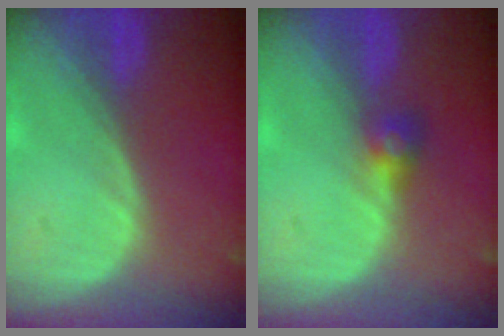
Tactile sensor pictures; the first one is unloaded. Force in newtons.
{"total": 2.7, "press": 2.6, "slide": 0.8}